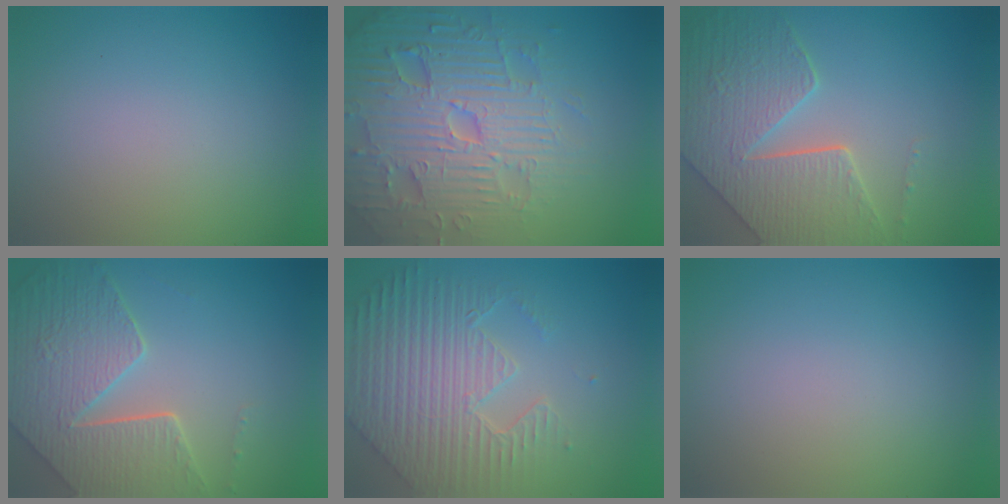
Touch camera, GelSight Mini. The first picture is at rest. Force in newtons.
{"total": 7.9, "press": 7.7, "slide": 1.8}
{"total": 8.0, "press": 6.3, "slide": 5.0}
{"total": 7.9, "press": 5.8, "slide": 5.5}
{"total": 7.1, "press": 5.5, "slide": 4.5}
{"total": 0.0}